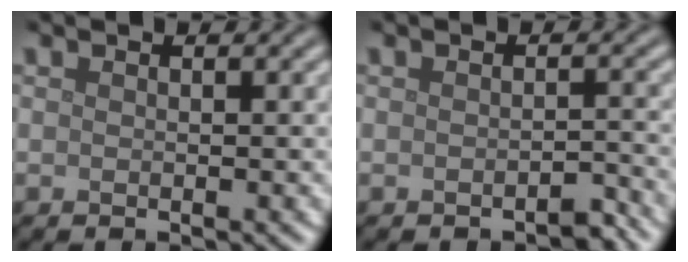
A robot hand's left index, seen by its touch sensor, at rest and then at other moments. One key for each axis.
{"total": 1.4, "fx": -1.1, "fy": 0.4, "fz": 0.7, "tx": -0.011, "ty": 0.003, "tz": -0.017}